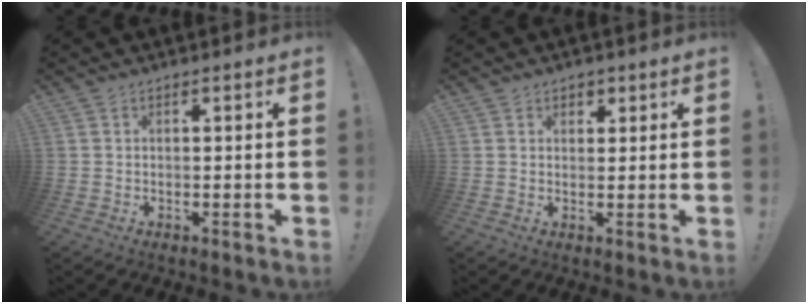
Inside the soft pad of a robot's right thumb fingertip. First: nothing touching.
{"total": 1.3, "force": [0.7, 1.0, 0.2], "torque": [0.006, -0.004, 0.010]}